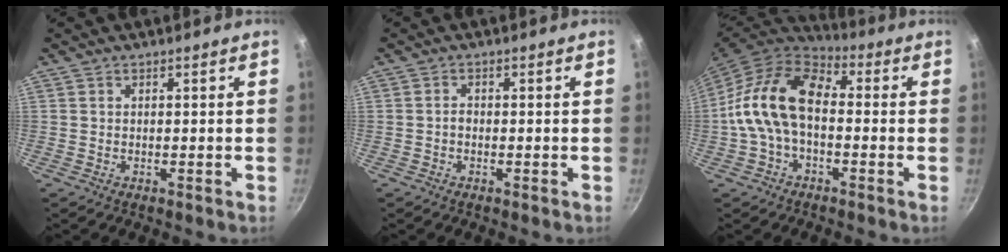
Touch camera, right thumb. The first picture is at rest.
{"total": 1.0, "force": [-0.4, 0.7, 0.6], "torque": [-0.008, 0.007, -0.008]}
{"total": 14.7, "force": [-0.7, 9.3, 11.4], "torque": [-0.196, 0.037, -0.030]}